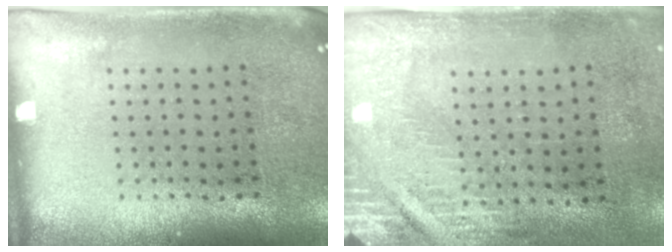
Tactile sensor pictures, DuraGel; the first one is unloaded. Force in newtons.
{"total": 2.9, "press": 2.5, "slide": 1.5}